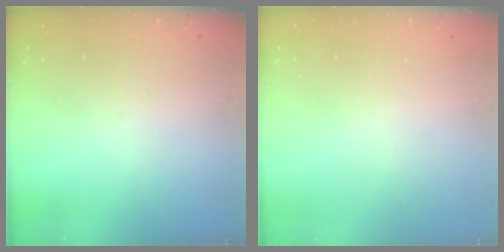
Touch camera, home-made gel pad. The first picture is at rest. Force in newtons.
{"total": 0.0}